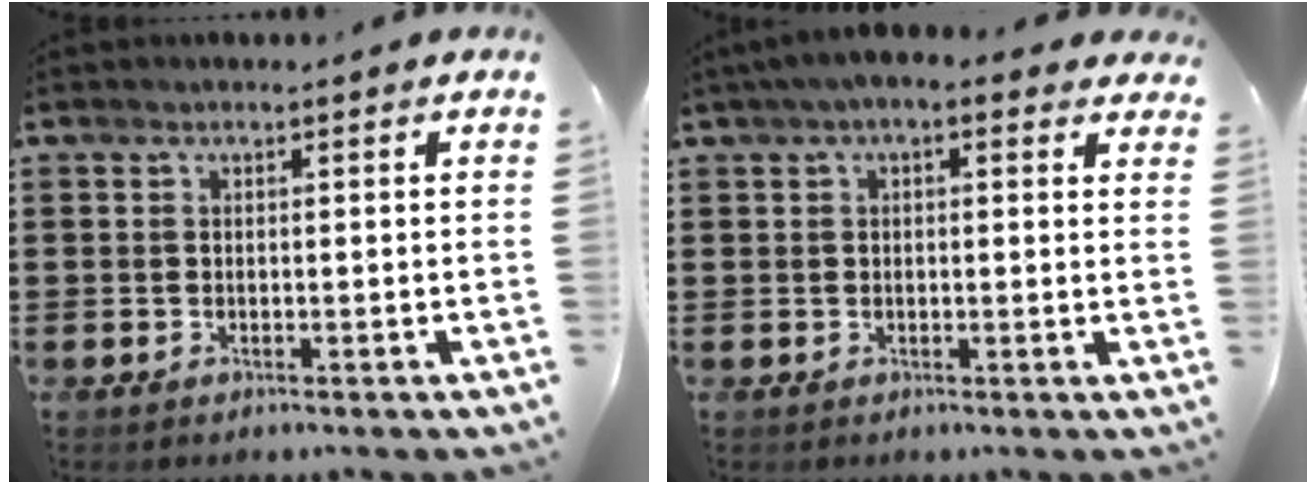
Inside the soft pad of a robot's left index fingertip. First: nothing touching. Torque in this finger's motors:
{"motor_torque": [2.14, 0.00, 1.05, 0.21]}